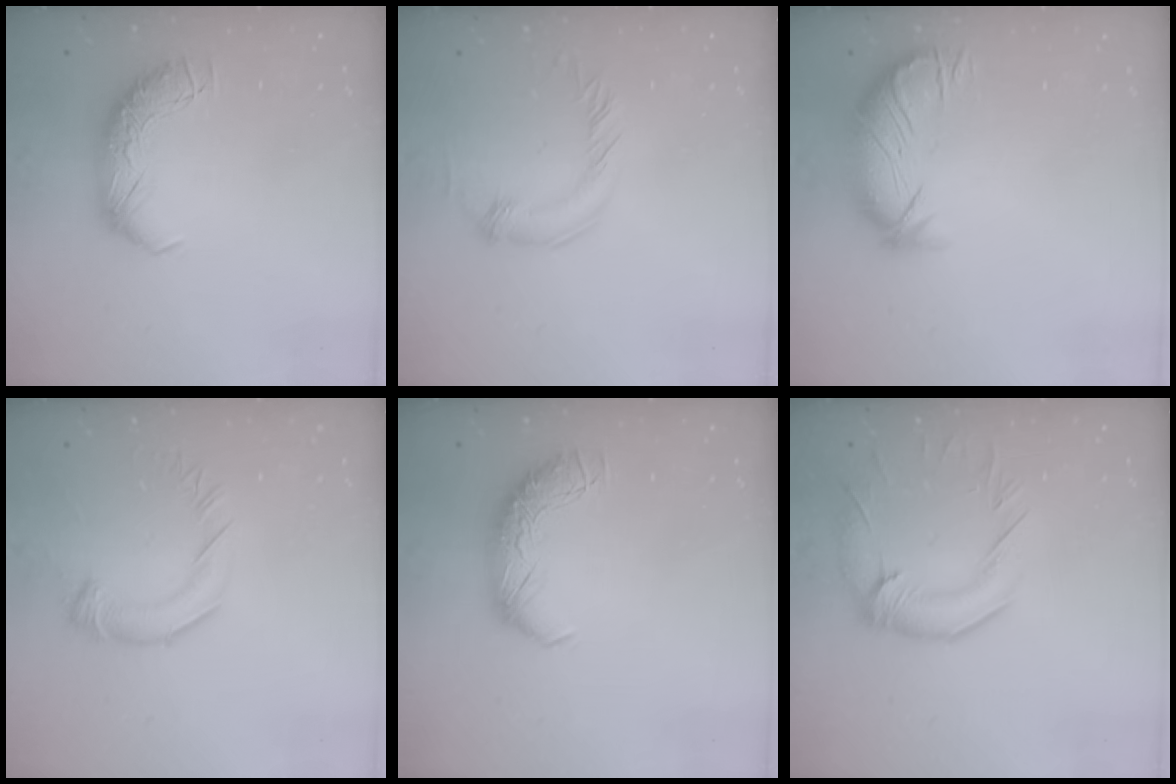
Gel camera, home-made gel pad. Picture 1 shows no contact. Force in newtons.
{"total": 2.0, "press": 2.0, "slide": 0.4}
{"total": 4.0, "press": 3.5, "slide": 1.9}
{"total": 2.1, "press": 2.1, "slide": 0.3}
{"total": 0.0}
{"total": 3.7, "press": 3.3, "slide": 1.6}